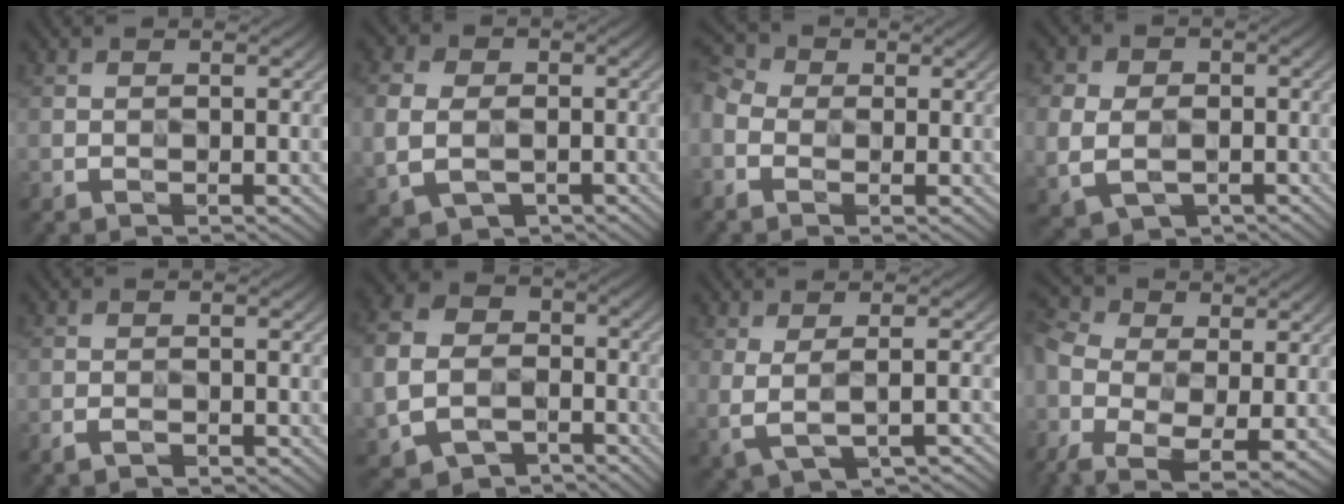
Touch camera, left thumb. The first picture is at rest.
{"total": 8.0, "force": [-0.7, 6.9, 4.0], "torque": [-0.118, -0.005, -0.029]}
{"total": 5.0, "force": [-0.9, 4.1, 2.7], "torque": [-0.095, 0.007, -0.028]}
{"total": 8.7, "force": [-1.1, 7.7, 3.8], "torque": [-0.116, -0.004, -0.046]}
{"total": 1.2, "force": [-1.1, 0.2, 0.3], "torque": [-0.013, 0.001, -0.025]}
{"total": 10.3, "force": [-3.5, 8.3, 5.1], "torque": [-0.148, -0.041, -0.070]}
{"total": 3.8, "force": [0.0, 1.2, 3.6], "torque": [-0.080, -0.003, 0.002]}
{"total": 11.6, "force": [-3.0, 6.9, 8.8], "torque": [-0.241, -0.018, -0.052]}